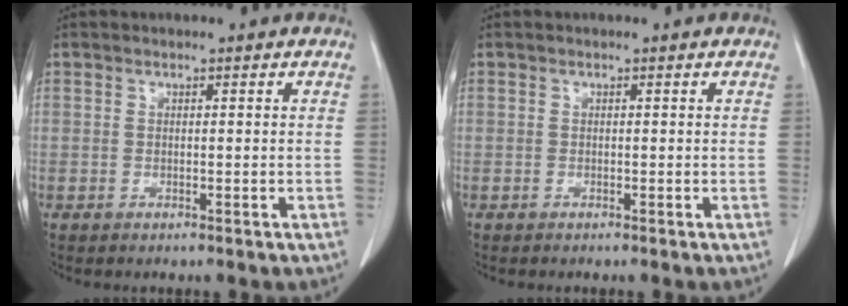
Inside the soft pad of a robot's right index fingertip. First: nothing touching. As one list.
[{"total": 0.0}]